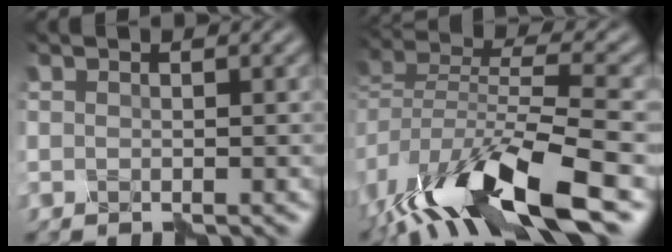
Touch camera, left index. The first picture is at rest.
{"total": 12.1, "force": [-7.0, 4.4, 8.7], "torque": [-0.176, -0.010, -0.124]}